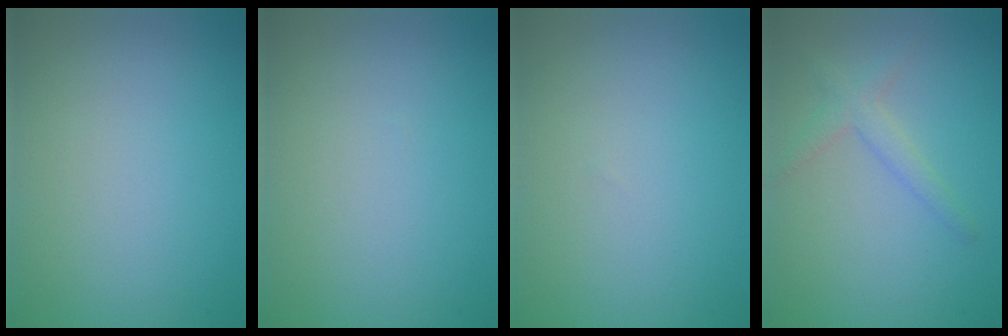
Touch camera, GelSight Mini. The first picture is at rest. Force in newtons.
{"total": 0.0}
{"total": 0.0}
{"total": 2.0, "press": 2.0, "slide": 0.2}